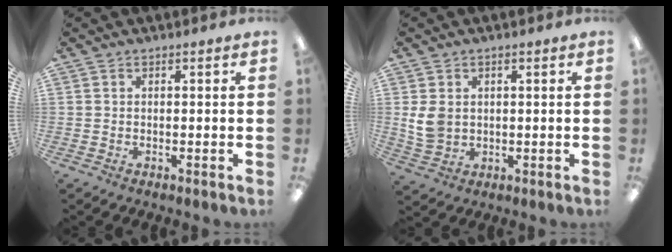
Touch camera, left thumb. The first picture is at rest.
{"total": 5.9, "force": [1.0, 4.6, 3.6], "torque": [-0.075, 0.003, 0.020]}